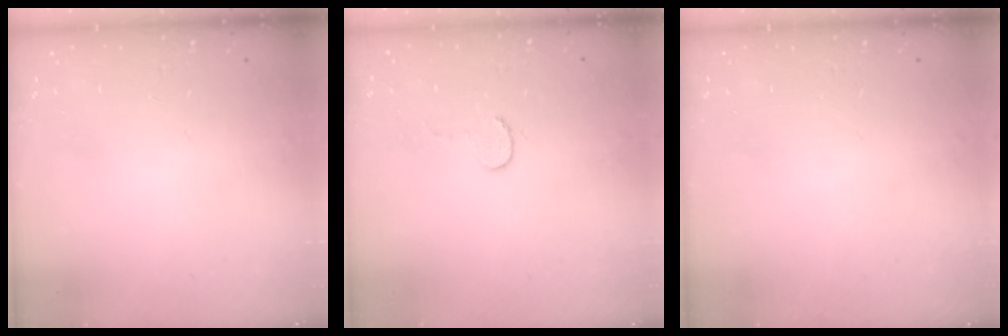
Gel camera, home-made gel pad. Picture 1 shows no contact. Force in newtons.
{"total": 4.5, "press": 4.4, "slide": 0.4}
{"total": 0.0}